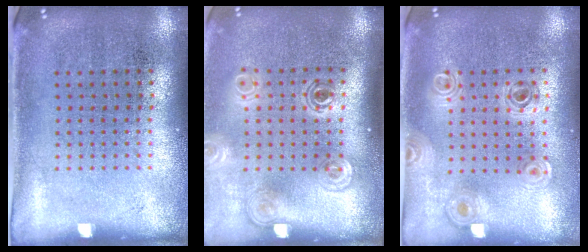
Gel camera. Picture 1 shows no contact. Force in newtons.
{"total": 1.8, "press": 1.3, "slide": 1.2}
{"total": 0.9, "press": 0.9, "slide": 0.0}